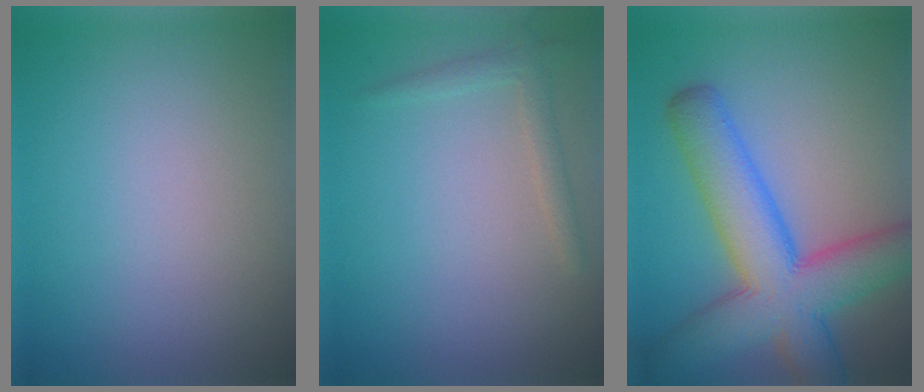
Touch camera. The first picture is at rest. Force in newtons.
{"total": 1.5, "press": 1.5, "slide": 0.1}
{"total": 9.9, "press": 9.9, "slide": 0.4}